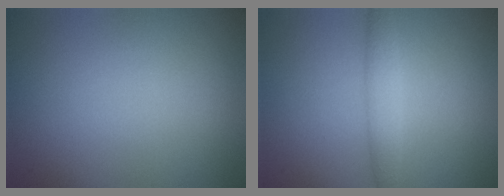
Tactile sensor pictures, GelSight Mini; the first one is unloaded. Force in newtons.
{"total": 2.2, "press": 2.2, "slide": 0.0}